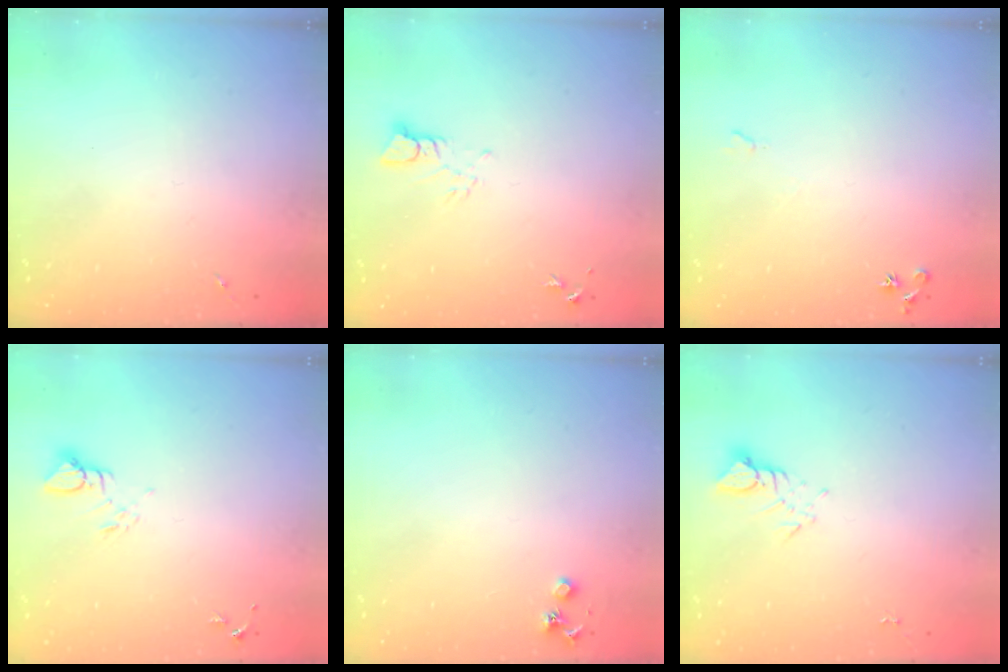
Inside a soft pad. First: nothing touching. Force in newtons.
{"total": 3.2, "press": 3.2, "slide": 0.3}
{"total": 6.7, "press": 6.6, "slide": 1.0}
{"total": 3.7, "press": 3.7, "slide": 0.1}
{"total": 3.6, "press": 3.5, "slide": 0.5}
{"total": 3.1, "press": 3.1, "slide": 0.3}